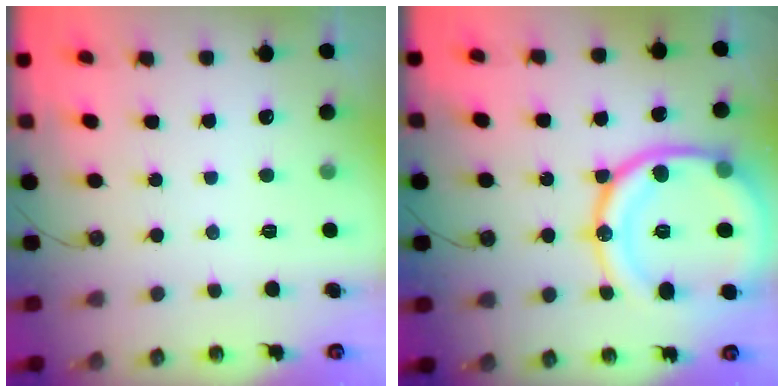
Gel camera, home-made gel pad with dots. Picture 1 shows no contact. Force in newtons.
{"total": 24.4, "press": 24.3, "slide": 2.6}